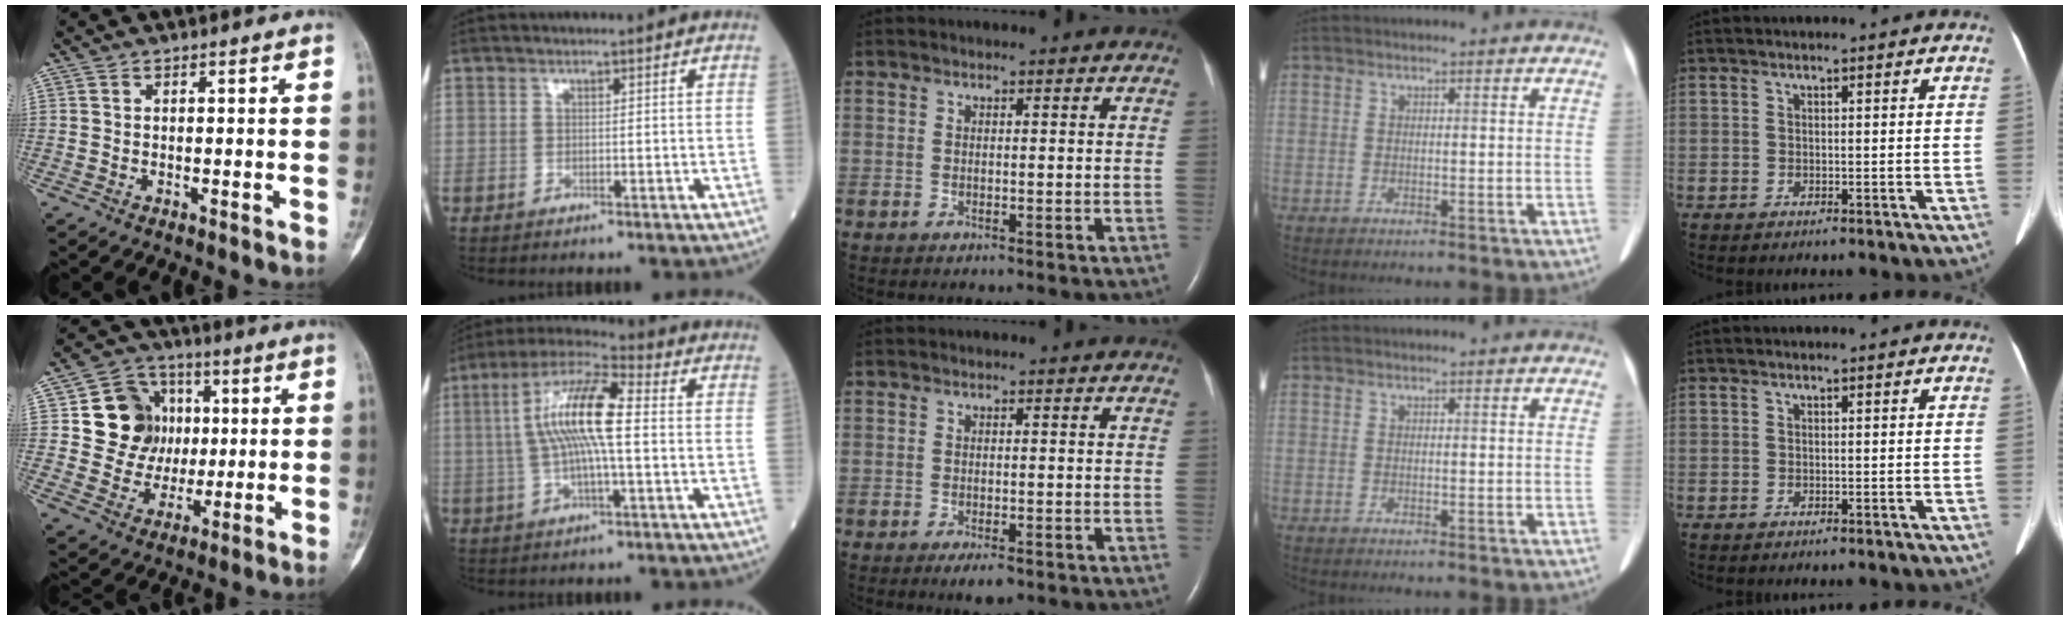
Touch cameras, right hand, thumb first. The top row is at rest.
{"thumb": {"total": 13.6, "force": [2.3, 12.2, 5.6], "torque": [-0.038, 0.005, 0.044]}, "index": {"total": 12.5, "force": [0.7, 2.0, 12.3], "torque": [-0.242, 0.021, 0.006]}, "middle": {"total": 2.7, "force": [-1.7, 0.8, 2.0], "torque": [-0.035, -0.003, -0.023]}}